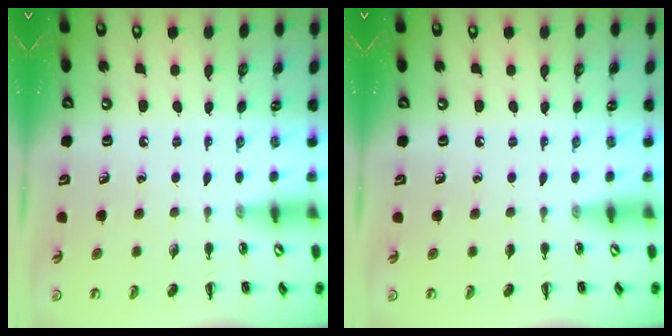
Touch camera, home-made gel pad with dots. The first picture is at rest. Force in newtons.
{"total": 0.0}